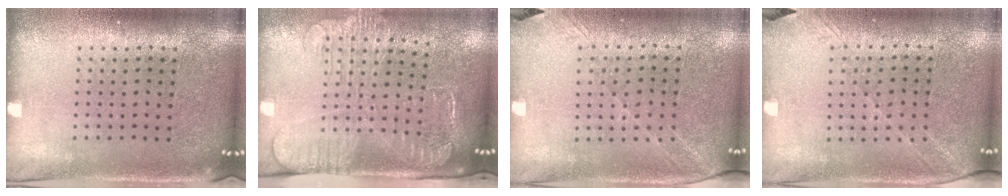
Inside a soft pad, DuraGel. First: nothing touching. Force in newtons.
{"total": 2.6, "press": 2.0, "slide": 1.6}
{"total": 1.5, "press": 1.3, "slide": 0.8}
{"total": 1.5, "press": 1.3, "slide": 0.8}